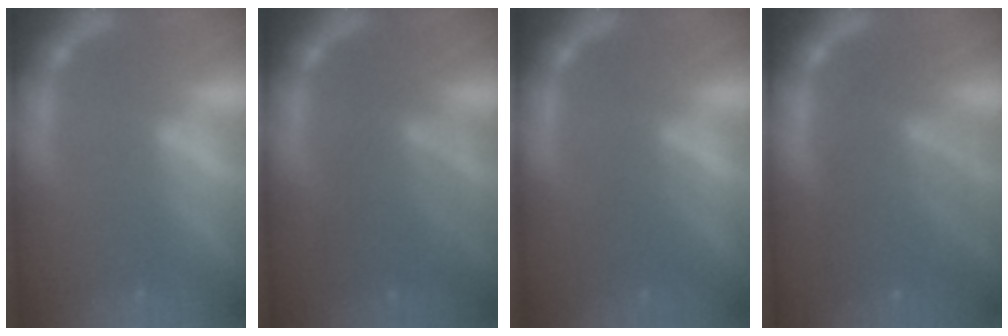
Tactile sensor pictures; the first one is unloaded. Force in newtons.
{"total": 5.6}
{"total": 2.5}
{"total": 7.5}